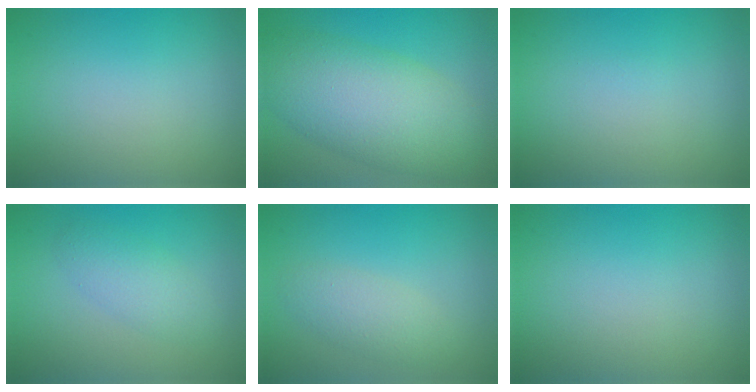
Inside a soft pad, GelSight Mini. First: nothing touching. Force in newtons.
{"total": 9.3, "press": 9.3, "slide": 0.6}
{"total": 0.0}
{"total": 2.5, "press": 2.5, "slide": 0.1}
{"total": 2.4, "press": 2.4, "slide": 0.1}
{"total": 0.0}